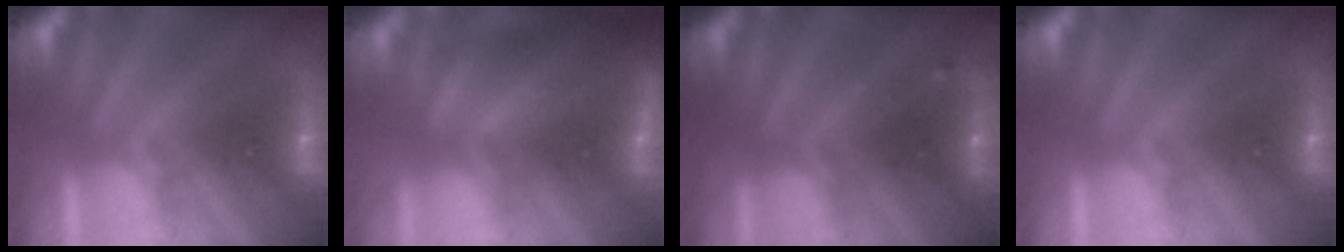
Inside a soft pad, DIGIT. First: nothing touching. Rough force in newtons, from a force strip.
{"total": 9.3}
{"total": 2.7}
{"total": 0.0}